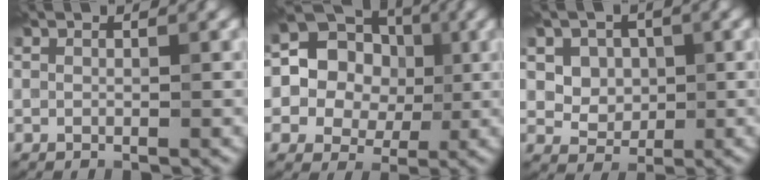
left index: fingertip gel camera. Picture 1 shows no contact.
{"total": 10.8, "force": [0.8, 9.9, 4.2], "torque": [-0.098, 0.047, -0.007]}
{"total": 4.0, "force": [1.1, 3.3, 2.0], "torque": [-0.045, -0.011, 0.034]}